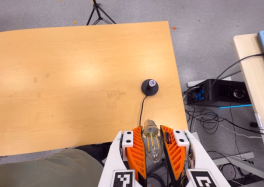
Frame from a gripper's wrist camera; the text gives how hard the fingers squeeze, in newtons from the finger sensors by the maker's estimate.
{"total": 22.2, "left": 24.5, "right": 19.8}